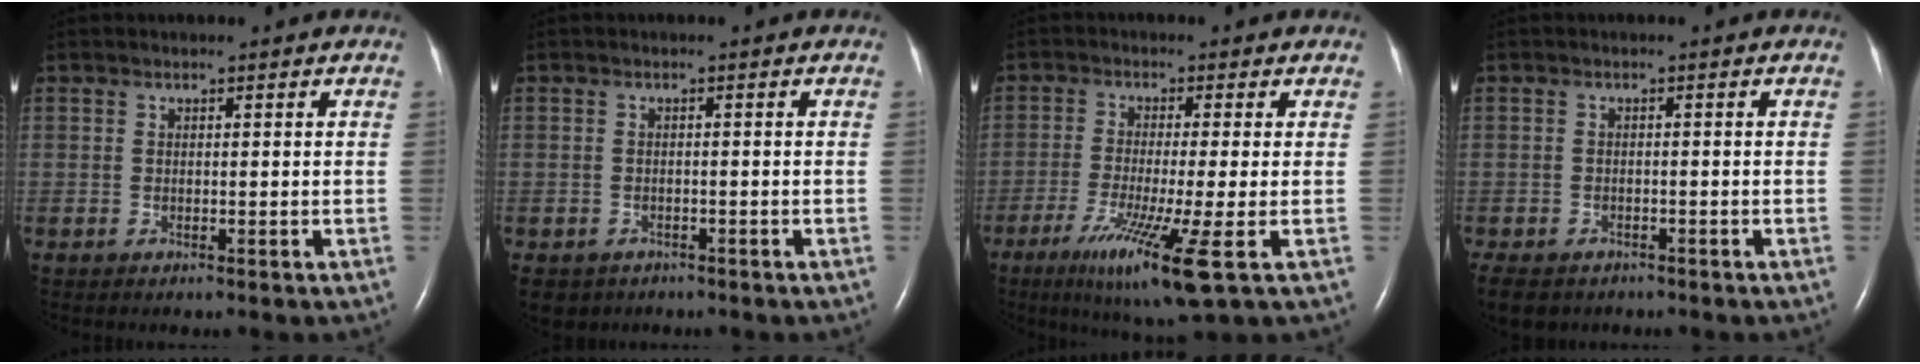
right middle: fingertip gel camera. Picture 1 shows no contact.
{"total": 3.6, "force": [-2.5, 2.6, 0.4], "torque": [-0.005, 0.002, -0.036]}
{"total": 10.3, "force": [-4.5, -0.6, 9.3], "torque": [-0.177, -0.039, -0.076]}
{"total": 8.9, "force": [-6.0, 5.6, 3.5], "torque": [-0.086, -0.013, -0.080]}